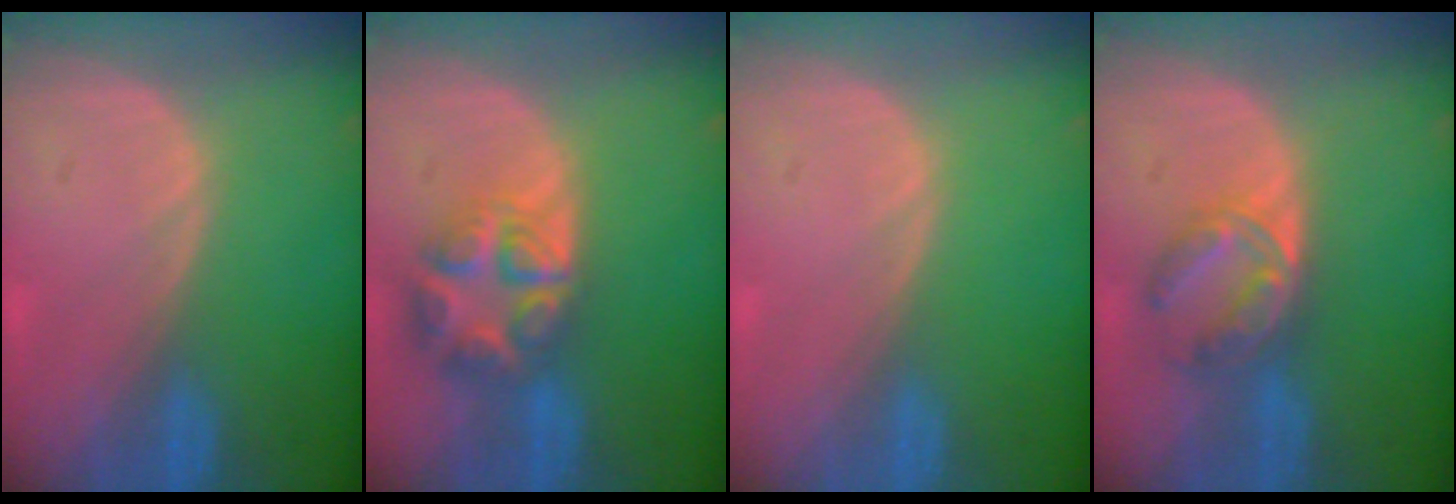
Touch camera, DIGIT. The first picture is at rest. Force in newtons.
{"total": 8.1, "press": 7.0, "slide": 4.0}
{"total": 0.0}
{"total": 6.3, "press": 5.7, "slide": 2.7}